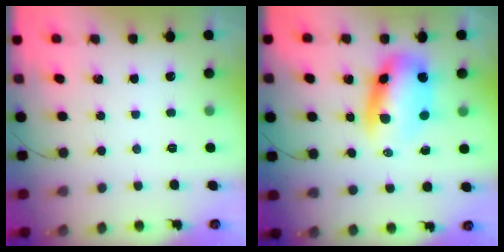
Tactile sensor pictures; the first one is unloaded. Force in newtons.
{"total": 9.9, "press": 9.6, "slide": 2.4}